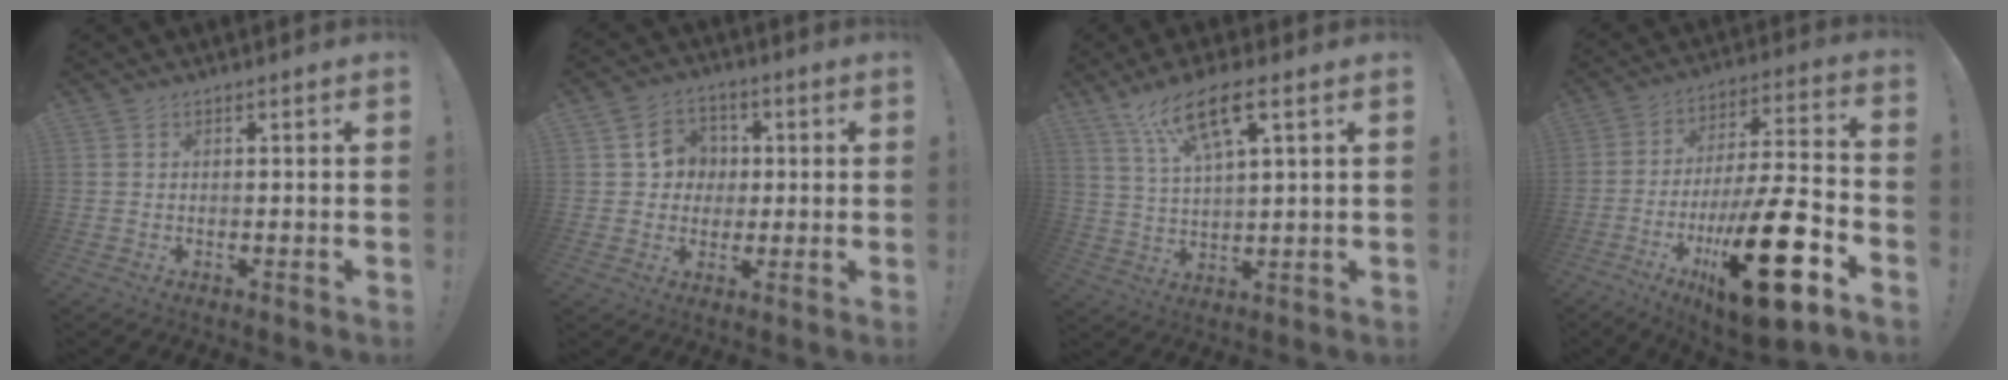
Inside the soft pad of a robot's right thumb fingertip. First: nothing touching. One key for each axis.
{"total": 8.7, "fx": 1.3, "fy": 8.4, "fz": 2.1, "tx": -0.028, "ty": 0.006, "tz": 0.031}
{"total": 13.0, "fx": 7.1, "fy": 4.0, "fz": 10.2, "tx": -0.177, "ty": -0.018, "tz": 0.123}
{"total": 25.3, "fx": -10.6, "fy": 7.1, "fz": 21.8, "tx": -0.353, "ty": 0.060, "tz": -0.164}